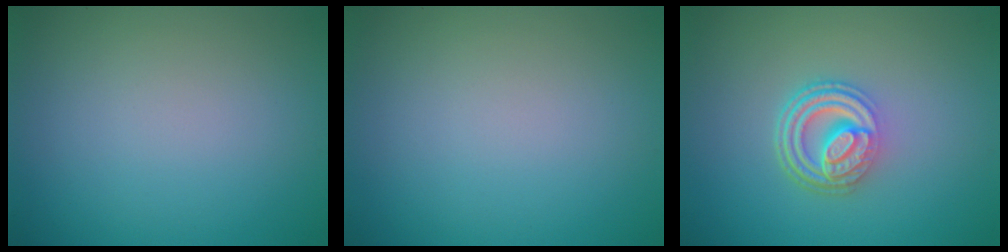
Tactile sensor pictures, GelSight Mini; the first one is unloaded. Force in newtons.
{"total": 0.0}
{"total": 4.9, "press": 3.5, "slide": 3.4}